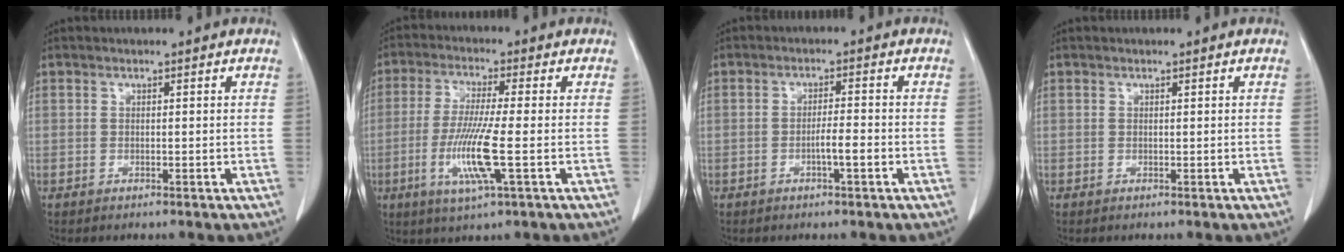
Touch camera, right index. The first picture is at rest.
{"total": 10.0, "force": [-2.5, 0.2, 9.6], "torque": [-0.198, -0.020, -0.052]}
{"total": 3.5, "force": [-1.2, 0.5, 3.2], "torque": [-0.056, 0.002, -0.019]}
{"total": 0.0}